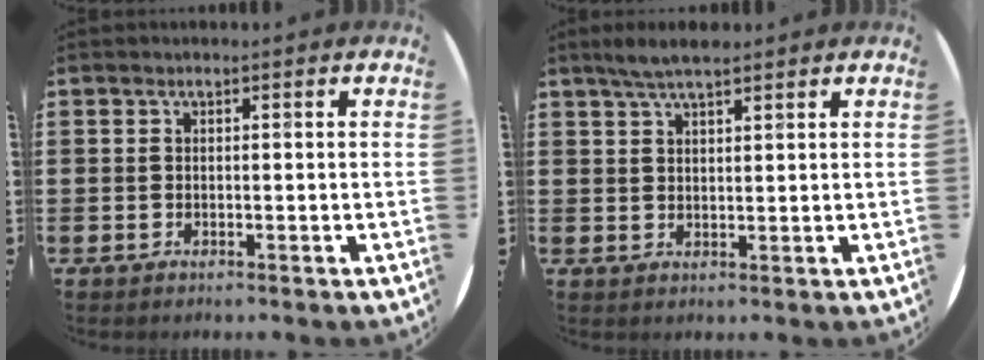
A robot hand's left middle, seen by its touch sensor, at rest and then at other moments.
{"total": 3.7, "force": [3.0, 0.7, 2.1], "torque": [-0.047, 0.005, 0.055]}